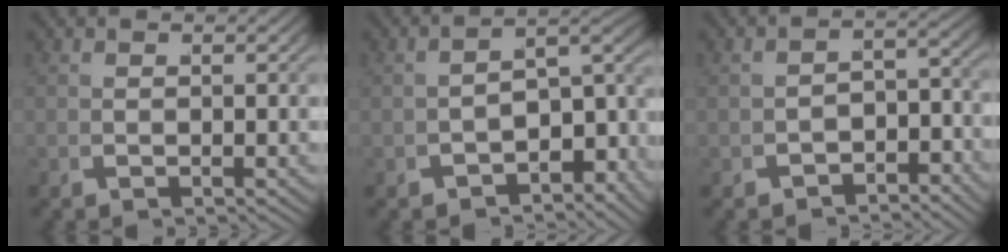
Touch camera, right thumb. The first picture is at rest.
{"total": 6.0, "force": [-2.6, 3.0, 4.5], "torque": [-0.064, -0.011, -0.028]}
{"total": 3.0, "force": [-2.6, 1.1, 1.1], "torque": [-0.012, -0.011, -0.035]}